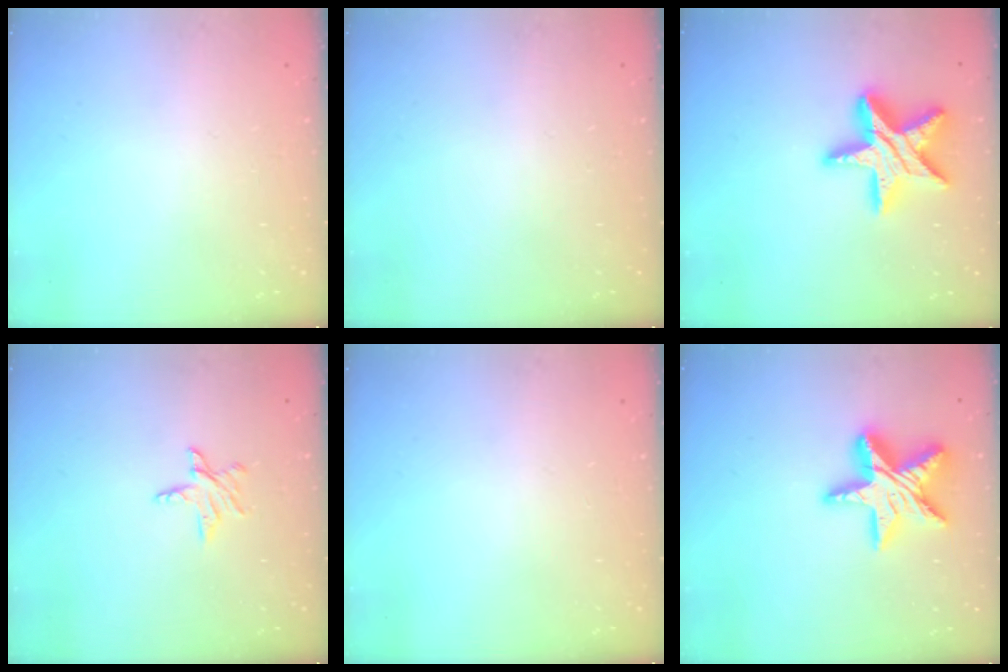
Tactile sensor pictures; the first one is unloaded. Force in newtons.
{"total": 0.0}
{"total": 17.1, "press": 17.0, "slide": 1.5}
{"total": 5.7, "press": 5.6, "slide": 0.5}
{"total": 0.0}
{"total": 16.1, "press": 16.1, "slide": 1.2}